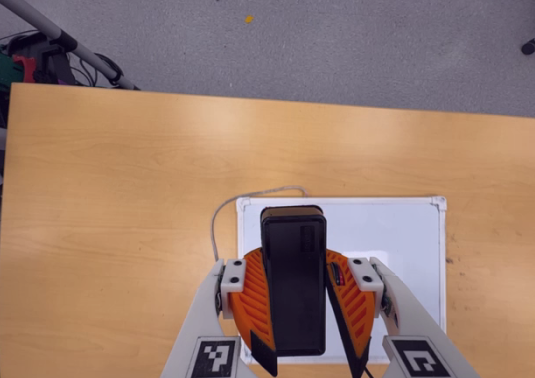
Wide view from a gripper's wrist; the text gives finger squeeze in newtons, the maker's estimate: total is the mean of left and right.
{"total": 9.7, "left": 9.8, "right": 9.7}